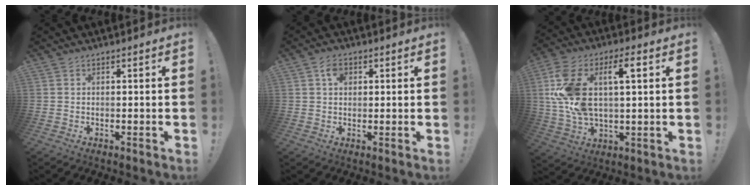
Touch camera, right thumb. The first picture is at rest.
{"total": 4.0, "force": [1.3, 3.0, 2.3], "torque": [-0.028, 0.001, 0.020]}
{"total": 16.4, "force": [4.4, 8.6, 13.2], "torque": [-0.261, 0.001, 0.073]}